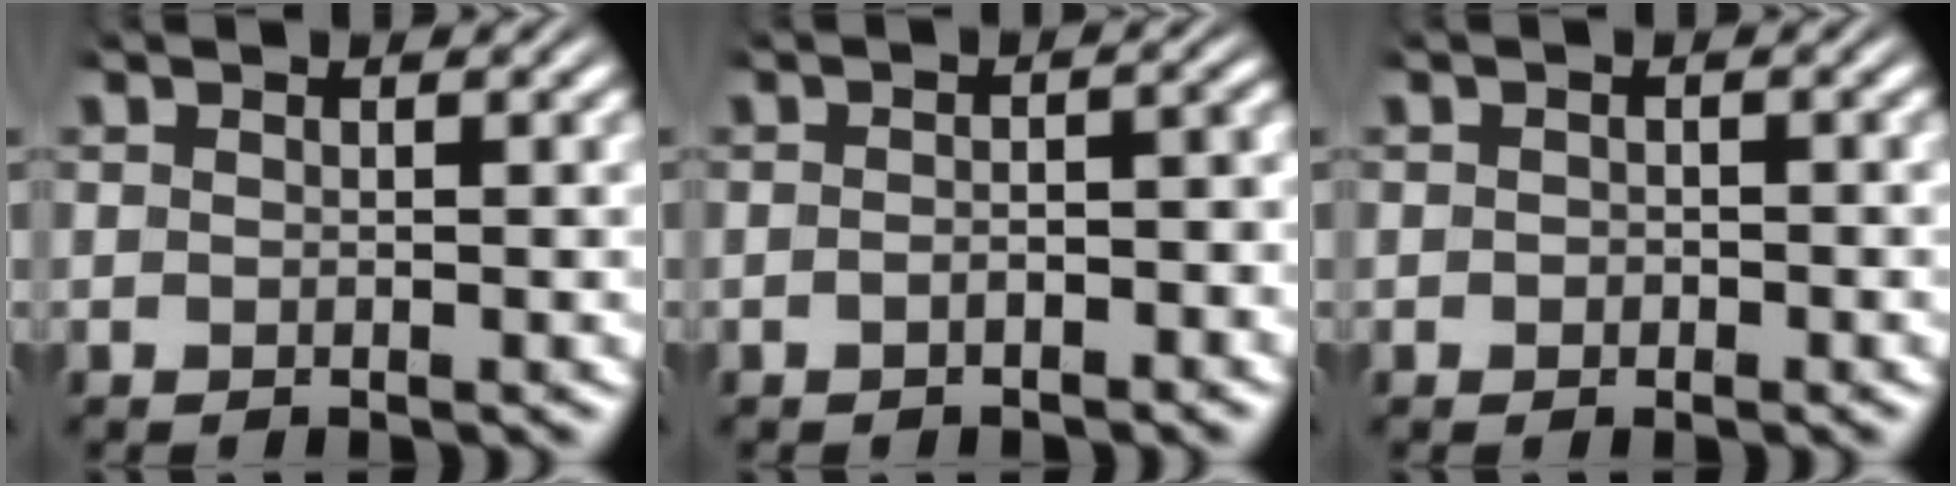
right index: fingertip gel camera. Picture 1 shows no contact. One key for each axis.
{"total": 1.8, "fx": -1.3, "fy": 0.5, "fz": 1.1, "tx": -0.006, "ty": 0.002, "tz": -0.026}
{"total": 0.5, "fx": -0.5, "fy": 0.2, "fz": 0.1, "tx": -0.002, "ty": -0.008, "tz": -0.004}